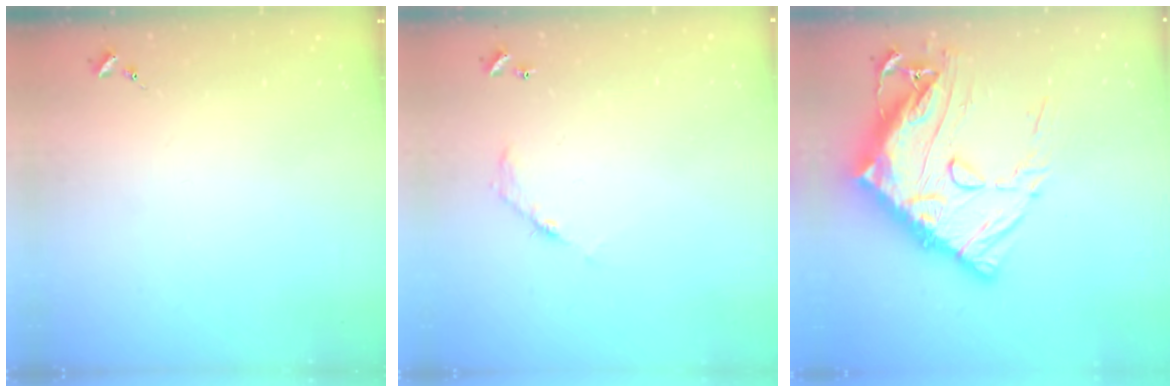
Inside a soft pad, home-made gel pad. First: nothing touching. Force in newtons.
{"total": 5.8, "press": 5.8, "slide": 0.2}
{"total": 27.3, "press": 27.2, "slide": 2.8}